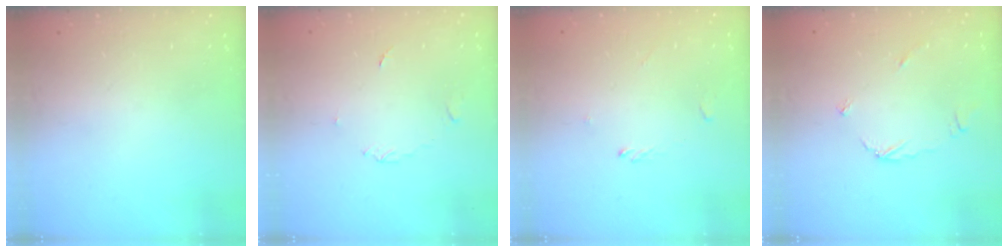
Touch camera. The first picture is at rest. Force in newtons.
{"total": 2.7, "press": 2.7, "slide": 0.4}
{"total": 0.7, "press": 0.5, "slide": 0.4}
{"total": 3.6, "press": 3.5, "slide": 0.4}